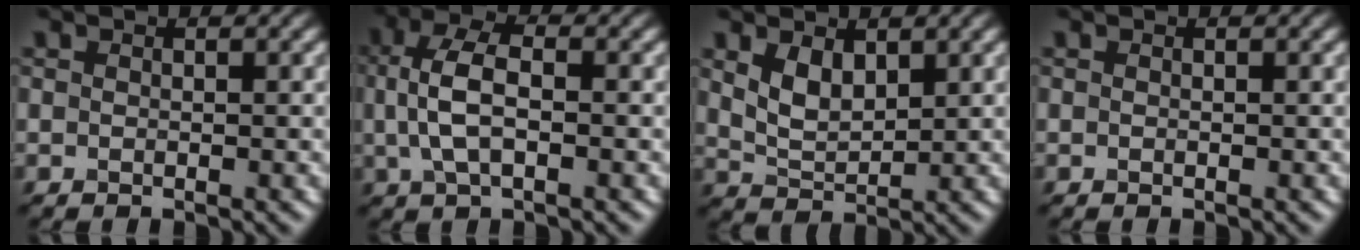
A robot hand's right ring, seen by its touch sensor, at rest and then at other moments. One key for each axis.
{"total": 5.1, "fx": 0.3, "fy": 2.5, "fz": 4.4, "tx": -0.095, "ty": 0.006, "tz": 0.002}
{"total": 3.1, "fx": 1.5, "fy": 1.7, "fz": 2.1, "tx": -0.048, "ty": -0.006, "tz": 0.036}
{"total": 0.0}